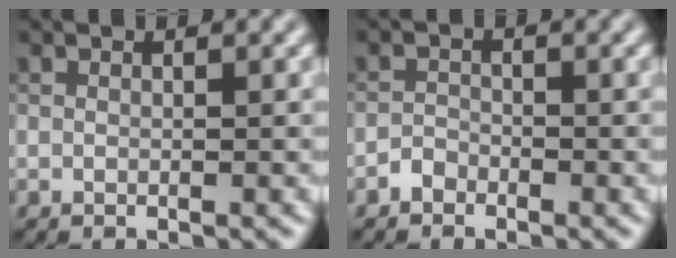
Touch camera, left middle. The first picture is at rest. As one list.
[{"total": 1.0, "force": [-0.8, 0.6, 0.1], "torque": [0.000, 0.004, -0.016]}]